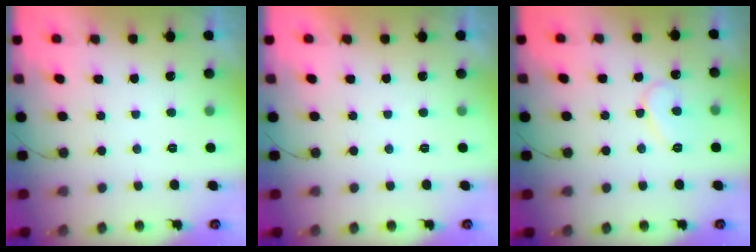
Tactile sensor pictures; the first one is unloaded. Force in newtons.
{"total": 1.7, "press": 1.7, "slide": 0.0}
{"total": 8.0, "press": 7.9, "slide": 0.7}